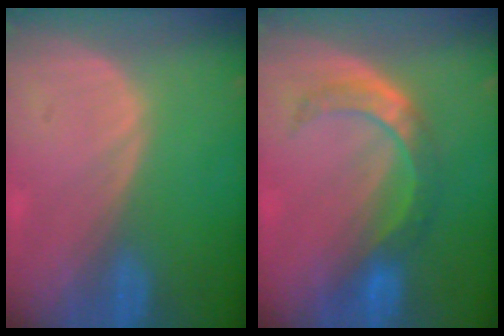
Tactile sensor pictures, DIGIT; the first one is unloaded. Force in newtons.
{"total": 6.0, "press": 5.9, "slide": 0.4}